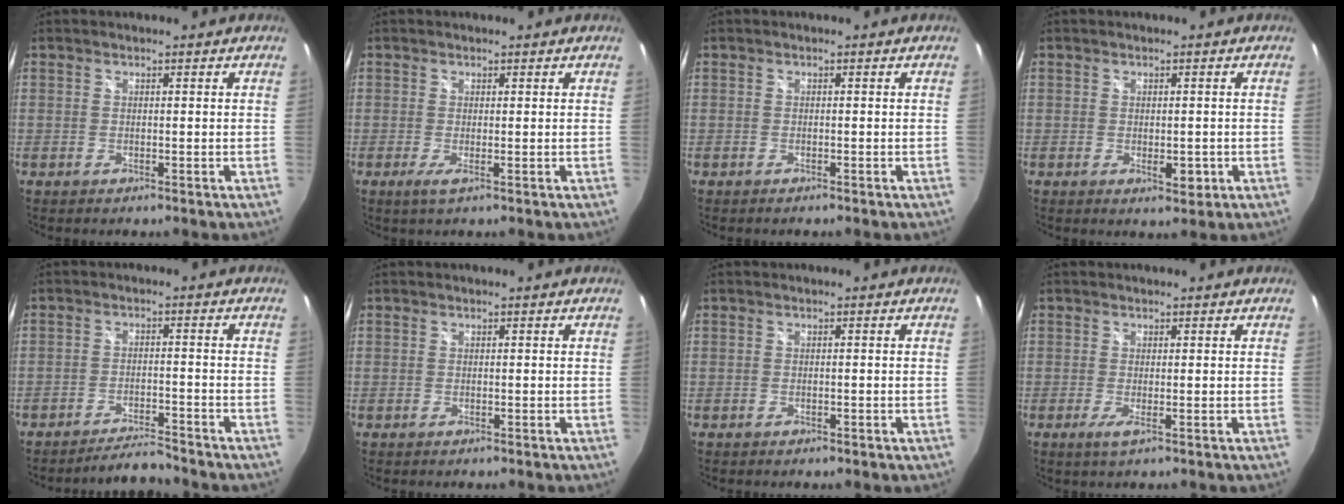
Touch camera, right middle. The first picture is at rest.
{"total": 1.3, "force": [-0.1, -0.1, 1.3], "torque": [-0.026, -0.006, -0.006]}
{"total": 0.6, "force": [-0.5, 0.1, 0.2], "torque": [-0.003, -0.003, -0.011]}
{"total": 2.8, "force": [-0.8, 1.7, 2.1], "torque": [-0.031, -0.006, -0.009]}
{"total": 5.3, "force": [-5.3, -0.1, 0.7], "torque": [-0.033, 0.004, -0.089]}
{"total": 0.0}
{"total": 1.0, "force": [-0.6, 0.6, 0.4], "torque": [-0.005, -0.002, -0.010]}
{"total": 1.4, "force": [-0.3, -0.1, 1.4], "torque": [-0.028, -0.006, -0.008]}